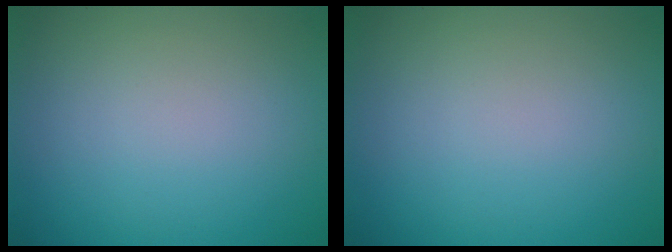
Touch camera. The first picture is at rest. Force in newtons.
{"total": 0.0}